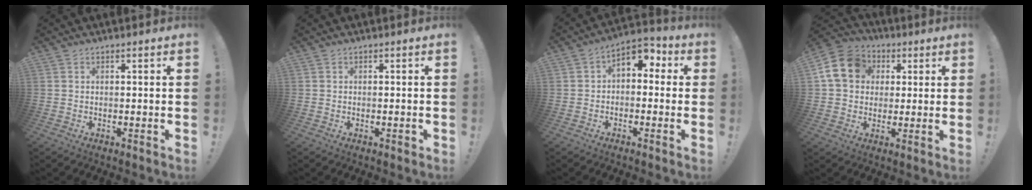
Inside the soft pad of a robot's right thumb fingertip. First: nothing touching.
{"total": 0.8, "force": [-0.4, 0.4, 0.6], "torque": [-0.006, 0.001, -0.006]}
{"total": 5.5, "force": [0.6, 3.7, 3.9], "torque": [-0.050, 0.001, 0.015]}
{"total": 14.0, "force": [3.4, 11.7, 7.0], "torque": [-0.110, 0.005, 0.072]}